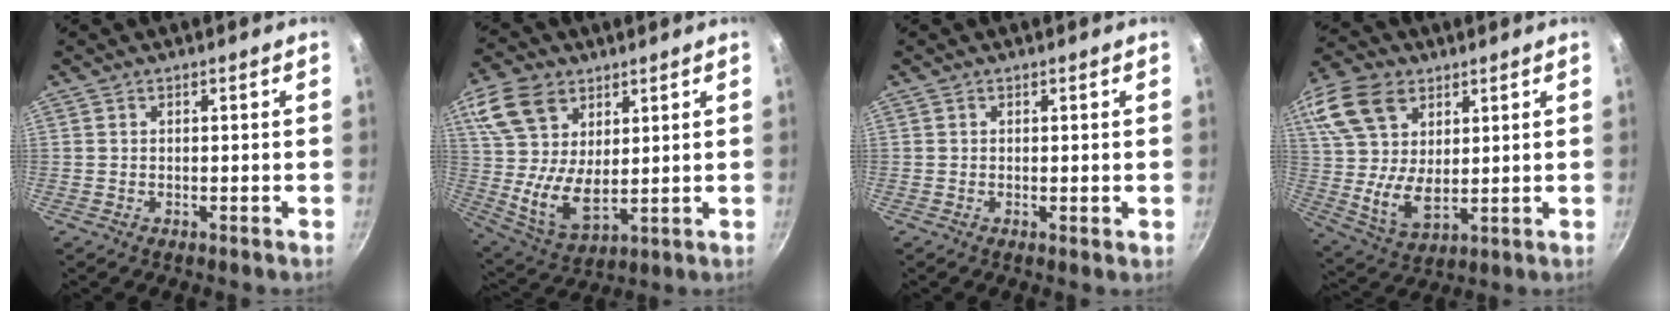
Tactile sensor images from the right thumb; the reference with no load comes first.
{"total": 15.6, "force": [6.8, 10.1, 9.8], "torque": [-0.182, -0.028, 0.136]}
{"total": 0.7, "force": [0.0, 0.1, 0.7], "torque": [-0.011, -0.003, -0.002]}
{"total": 21.3, "force": [9.8, 13.8, 12.8], "torque": [-0.279, -0.003, 0.194]}